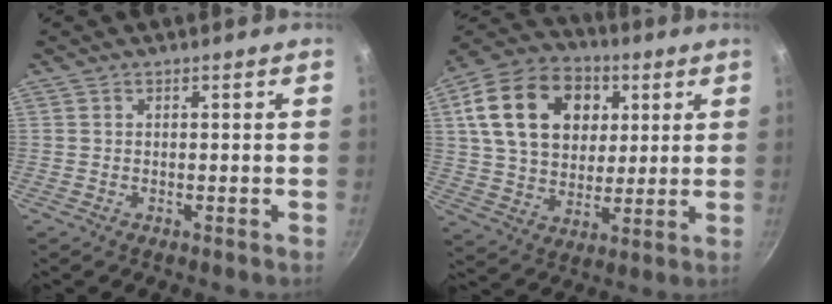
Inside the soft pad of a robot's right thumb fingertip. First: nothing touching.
{"total": 21.4, "force": [6.0, 15.7, 13.3], "torque": [-0.208, 0.006, 0.098]}